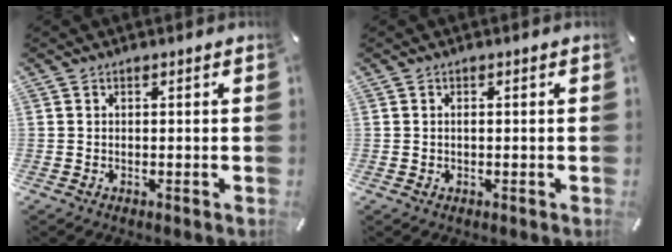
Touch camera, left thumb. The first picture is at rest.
{"total": 0.7, "force": [0.0, 0.4, 0.5], "torque": [-0.012, 0.000, 0.000]}